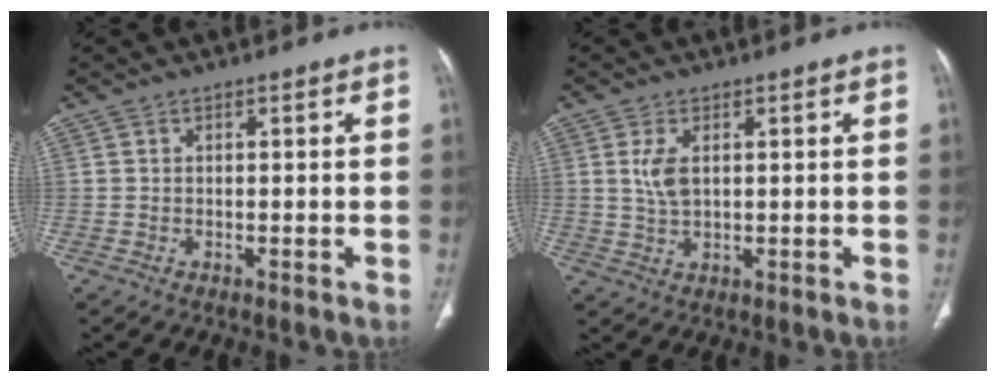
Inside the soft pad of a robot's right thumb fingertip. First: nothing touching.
{"total": 4.2, "force": [1.1, 2.1, 3.5], "torque": [-0.076, -0.006, 0.026]}